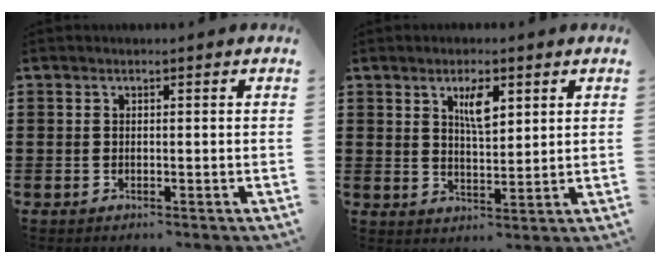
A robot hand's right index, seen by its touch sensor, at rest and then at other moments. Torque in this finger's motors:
{"motor_torque": [0.10, -0.01, 0.19, 0.12]}